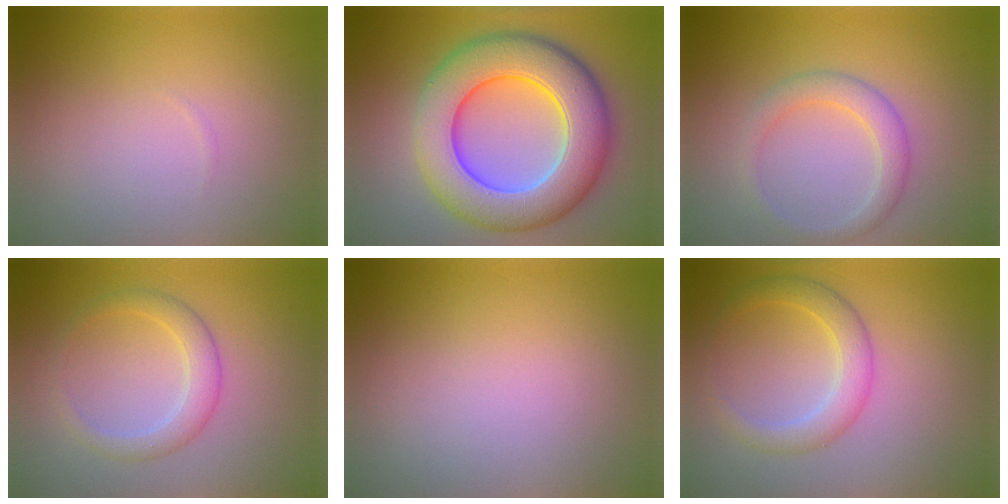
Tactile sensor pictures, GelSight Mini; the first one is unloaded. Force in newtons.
{"total": 11.6, "press": 11.6, "slide": 0.4}
{"total": 2.7, "press": 2.7, "slide": 0.0}
{"total": 2.7, "press": 2.7, "slide": 0.1}
{"total": 0.0}
{"total": 3.1, "press": 3.1, "slide": 0.0}